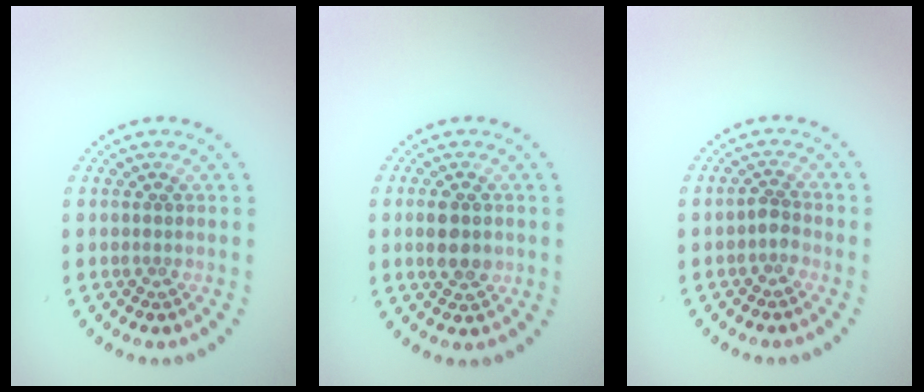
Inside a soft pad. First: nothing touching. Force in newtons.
{"total": 3.2, "press": 3.2, "slide": 0.1}
{"total": 1.3, "press": 1.1, "slide": 0.7}